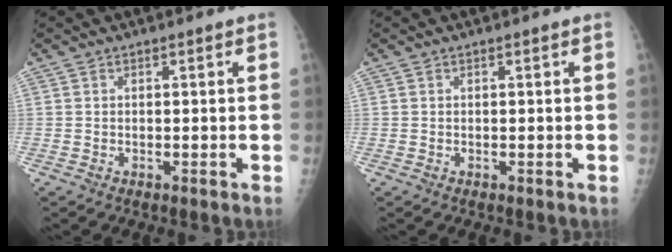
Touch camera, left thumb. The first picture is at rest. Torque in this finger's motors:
{"motor_torque": [0.36, -0.30, -0.07, -0.17, 0.00]}